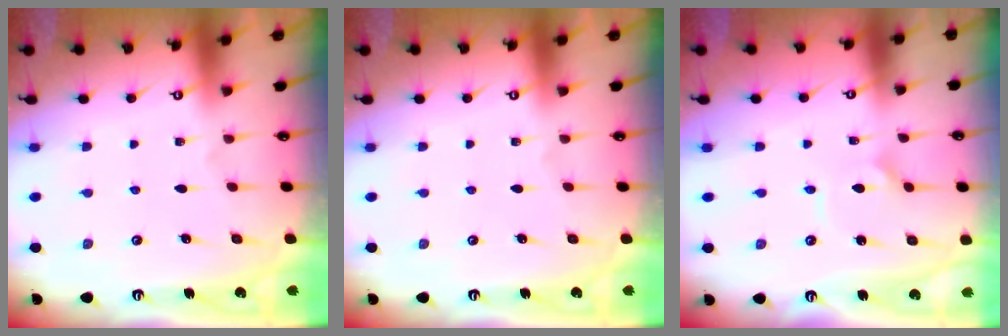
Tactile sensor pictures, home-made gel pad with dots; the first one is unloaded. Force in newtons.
{"total": 0.0}
{"total": 2.6, "press": 2.6, "slide": 0.2}